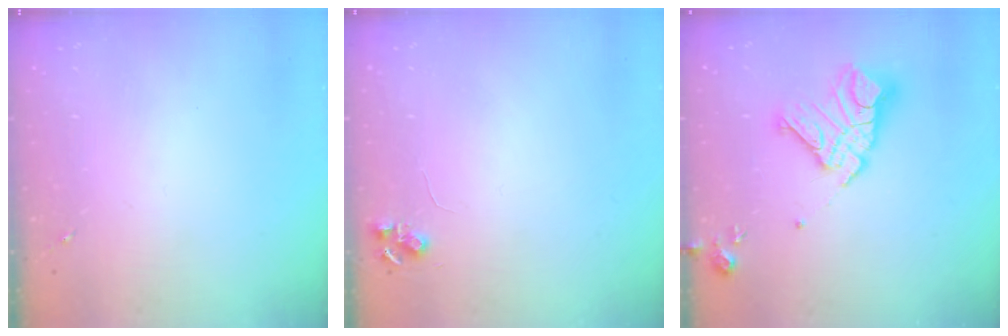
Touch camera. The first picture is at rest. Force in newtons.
{"total": 5.8, "press": 5.8, "slide": 0.8}
{"total": 15.8, "press": 15.7, "slide": 1.9}